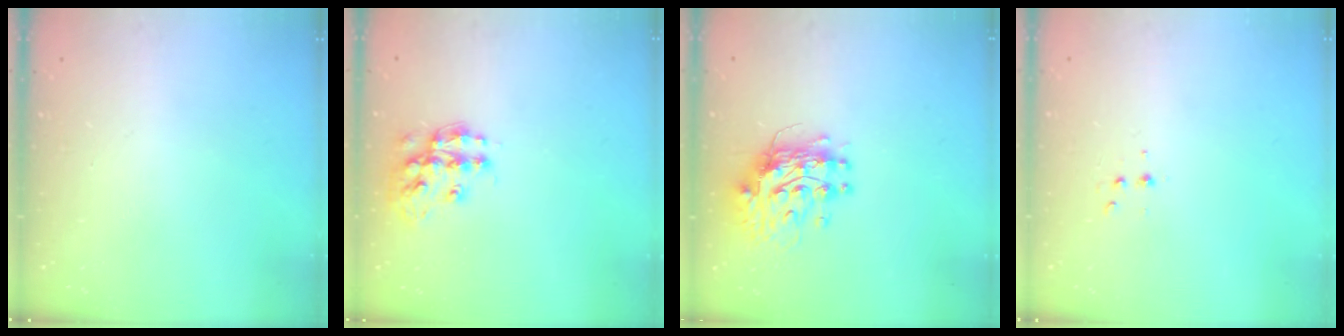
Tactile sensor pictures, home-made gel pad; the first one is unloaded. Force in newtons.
{"total": 13.3, "press": 13.3, "slide": 0.7}
{"total": 11.0, "press": 10.9, "slide": 1.0}
{"total": 3.7, "press": 3.5, "slide": 1.1}